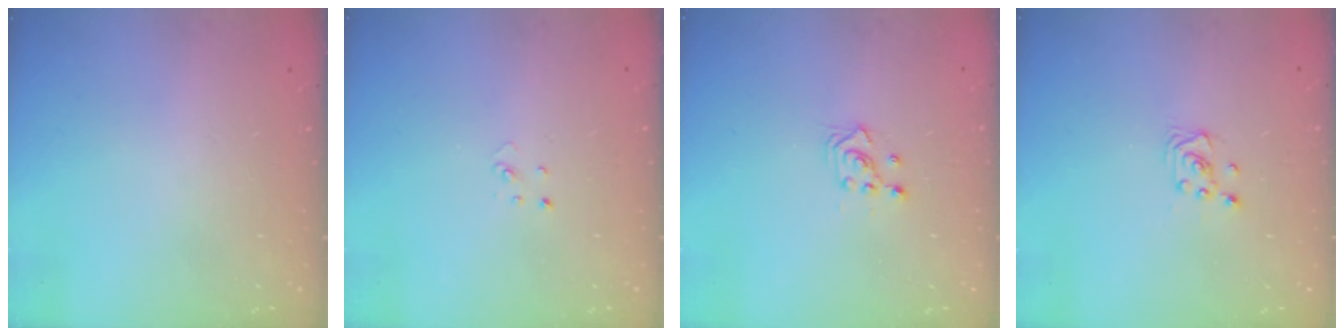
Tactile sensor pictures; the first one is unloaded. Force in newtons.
{"total": 1.9, "press": 1.9, "slide": 0.2}
{"total": 2.9, "press": 2.9, "slide": 0.2}
{"total": 2.6, "press": 2.6, "slide": 0.3}